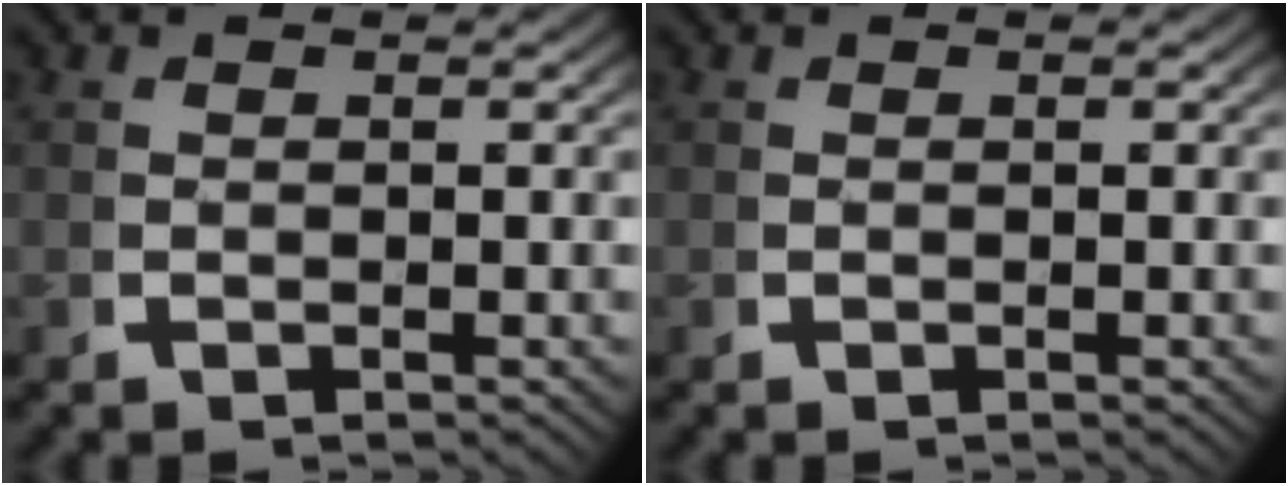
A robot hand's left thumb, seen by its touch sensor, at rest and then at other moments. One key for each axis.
{"total": 0.0}